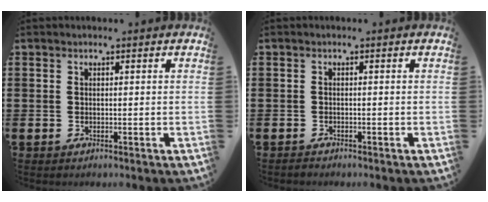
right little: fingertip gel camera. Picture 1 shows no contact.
{"total": 0.5, "force": [-0.5, 0.1, 0.0], "torque": [-0.001, -0.001, -0.011]}